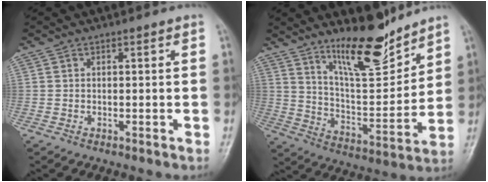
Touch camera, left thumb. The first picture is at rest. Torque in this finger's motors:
{"motor_torque": [0.42, 0.18, 1.39, -1.37, 0.14]}